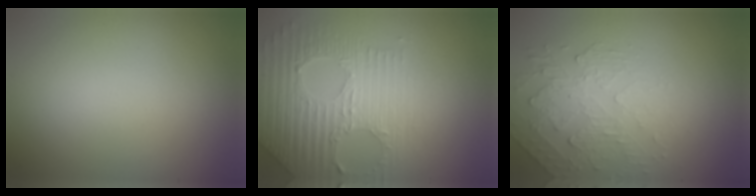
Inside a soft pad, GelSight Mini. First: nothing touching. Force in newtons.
{"total": 5.9, "press": 4.8, "slide": 3.4}
{"total": 2.2, "press": 1.4, "slide": 1.7}